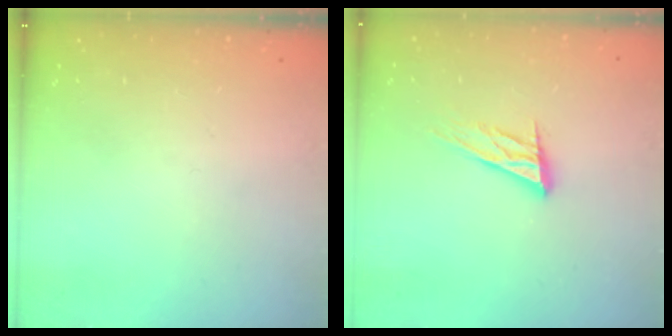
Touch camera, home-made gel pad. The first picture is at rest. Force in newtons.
{"total": 12.7, "press": 12.4, "slide": 2.8}